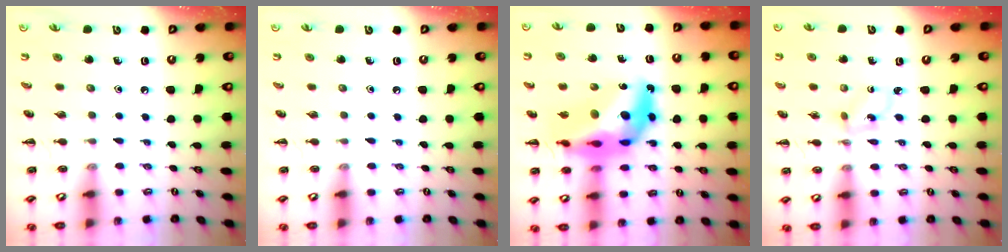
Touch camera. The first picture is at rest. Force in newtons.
{"total": 0.0}
{"total": 18.4, "press": 17.7, "slide": 5.1}
{"total": 1.2, "press": 1.1, "slide": 0.5}